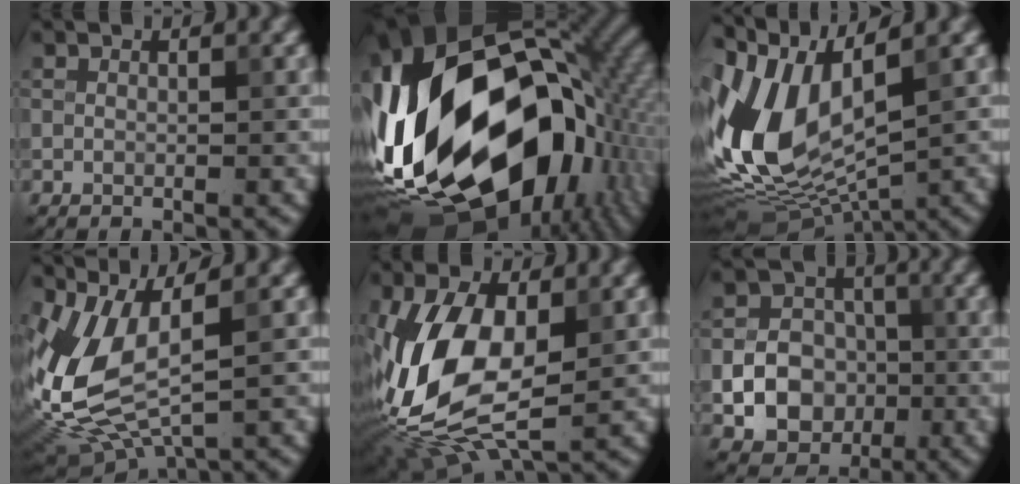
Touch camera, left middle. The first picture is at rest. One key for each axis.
{"total": 22.8, "fx": -2.8, "fy": 14.4, "fz": 17.4, "tx": -0.345, "ty": -0.040, "tz": -0.042}
{"total": 12.8, "fx": 1.9, "fy": 6.9, "fz": 10.6, "tx": -0.247, "ty": -0.004, "tz": 0.035}
{"total": 8.6, "fx": 1.1, "fy": 3.8, "fz": 7.7, "tx": -0.188, "ty": -0.014, "tz": 0.028}
{"total": 12.9, "fx": -1.3, "fy": 7.1, "fz": 10.7, "tx": -0.238, "ty": -0.009, "tz": -0.024}
{"total": 7.4, "fx": -1.8, "fy": 6.4, "fz": 3.5, "tx": -0.032, "ty": -0.007, "tz": -0.050}